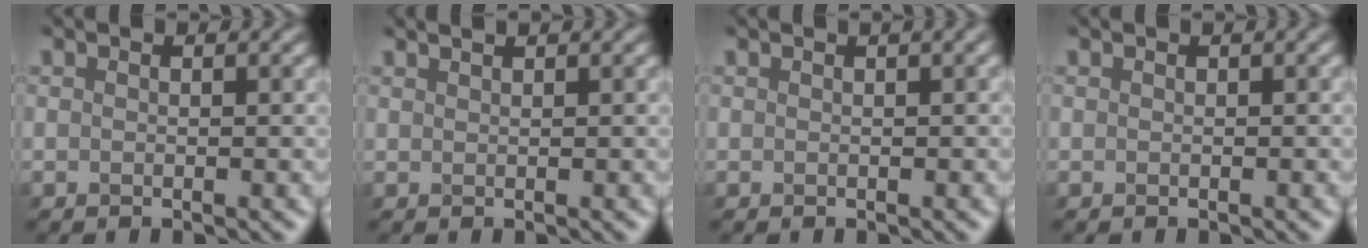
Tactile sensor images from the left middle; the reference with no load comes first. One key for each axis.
{"total": 2.0, "fx": 1.5, "fy": 0.7, "fz": 1.1, "tx": -0.001, "ty": 0.024, "tz": 0.007}
{"total": 3.3, "fx": 1.6, "fy": 1.5, "fz": 2.4, "tx": -0.016, "ty": 0.039, "tz": 0.014}
{"total": 1.4, "fx": 0.6, "fy": 0.7, "fz": 1.1, "tx": -0.008, "ty": 0.017, "tz": 0.000}